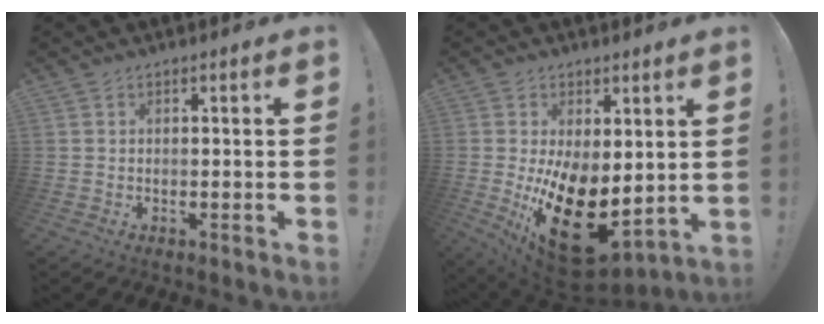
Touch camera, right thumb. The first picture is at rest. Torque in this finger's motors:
{"motor_torque": [0.76, 0.85, 1.65, -1.12, 0.72]}